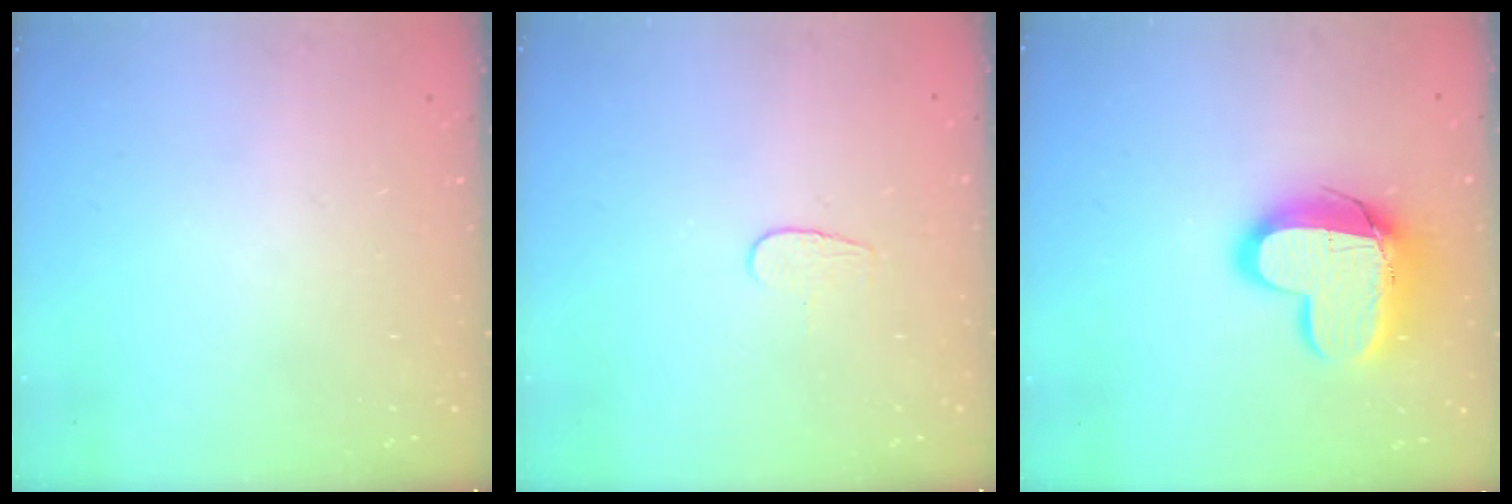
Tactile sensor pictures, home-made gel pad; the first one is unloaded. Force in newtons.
{"total": 3.7, "press": 3.7, "slide": 0.3}
{"total": 15.0, "press": 14.9, "slide": 1.3}